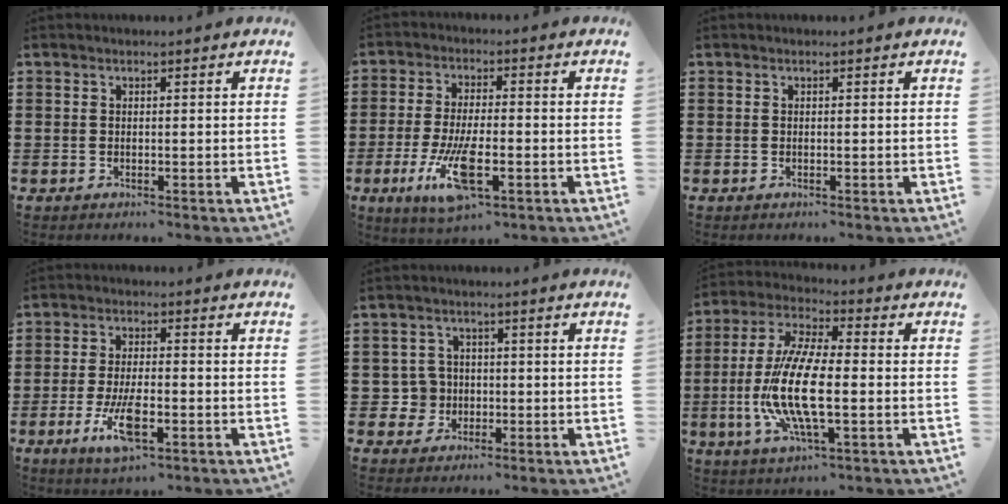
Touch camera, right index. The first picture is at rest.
{"total": 9.8, "force": [-3.6, 3.0, 8.6], "torque": [-0.188, -0.014, -0.066]}
{"total": 0.0}
{"total": 7.4, "force": [-2.8, 2.3, 6.5], "torque": [-0.145, -0.014, -0.054]}
{"total": 3.9, "force": [-0.6, 3.8, 0.8], "torque": [-0.039, 0.007, -0.016]}
{"total": 12.1, "force": [-2.5, 3.9, 11.2], "torque": [-0.255, -0.015, -0.054]}